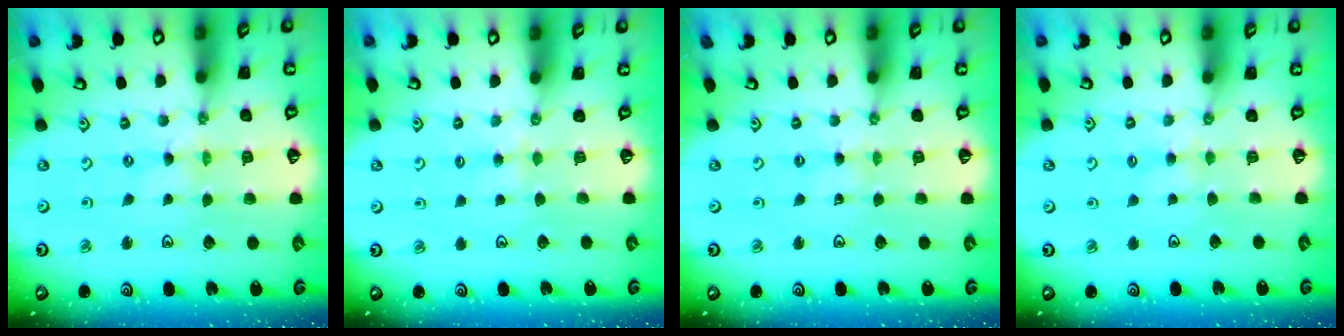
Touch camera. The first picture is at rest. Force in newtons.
{"total": 2.4, "press": 2.3, "slide": 0.4}
{"total": 1.1, "press": 1.1, "slide": 0.2}
{"total": 3.0, "press": 2.9, "slide": 0.4}